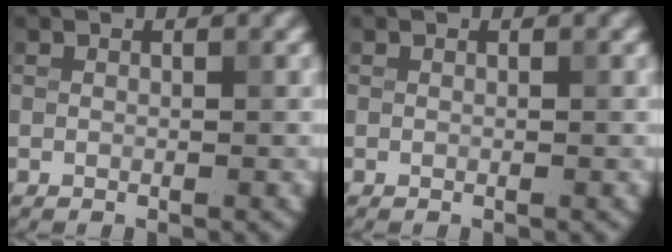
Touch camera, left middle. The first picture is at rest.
{"total": 0.0}